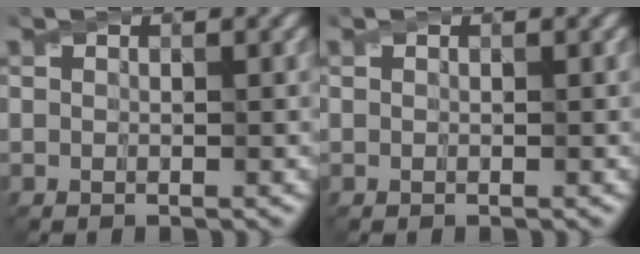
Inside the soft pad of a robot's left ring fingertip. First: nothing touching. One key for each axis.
{"total": 0.0}